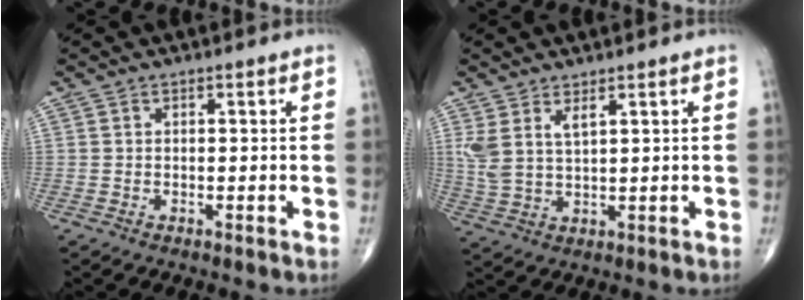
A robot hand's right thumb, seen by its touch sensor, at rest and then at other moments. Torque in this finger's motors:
{"motor_torque": [0.06, 0.08, 0.47, 0.40, 0.04]}